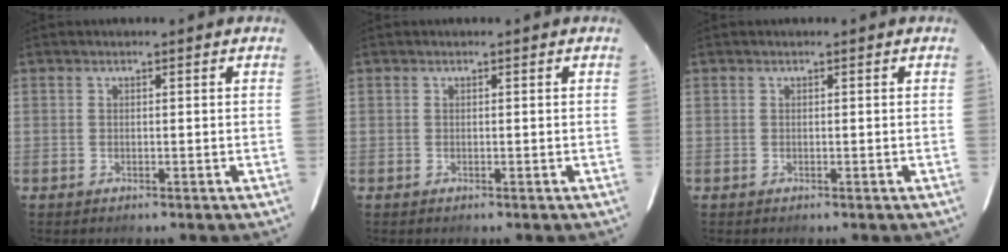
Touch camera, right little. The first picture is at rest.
{"total": 0.0}
{"total": 0.0}